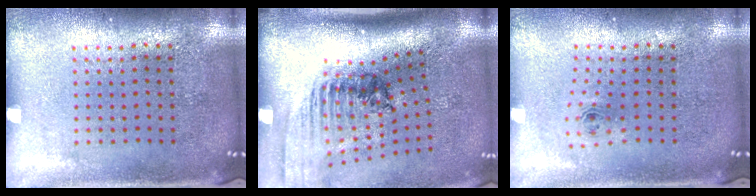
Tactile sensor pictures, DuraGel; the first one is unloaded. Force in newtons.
{"total": 2.0, "press": 1.4, "slide": 1.4}
{"total": 0.7, "press": 0.3, "slide": 0.6}